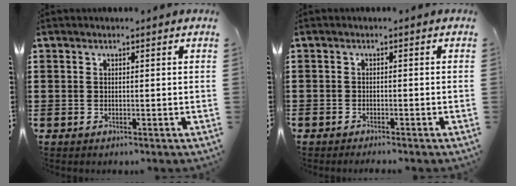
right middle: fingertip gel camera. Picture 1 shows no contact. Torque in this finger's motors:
{"motor_torque": [0.08, -0.03, 0.06, 0.03]}